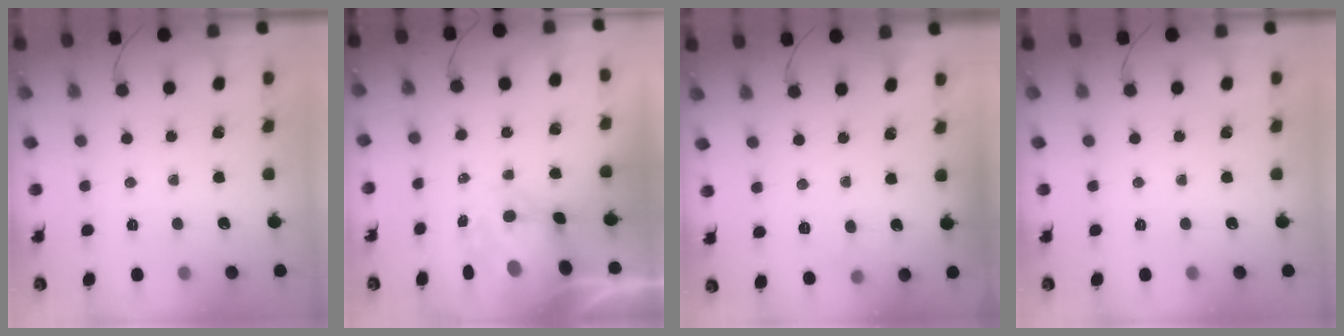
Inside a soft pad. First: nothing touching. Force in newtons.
{"total": 9.1, "press": 8.8, "slide": 2.3}
{"total": 6.3, "press": 6.1, "slide": 1.6}
{"total": 0.0}